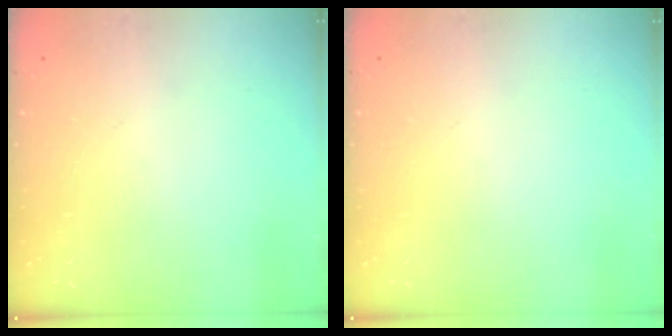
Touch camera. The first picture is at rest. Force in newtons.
{"total": 0.0}